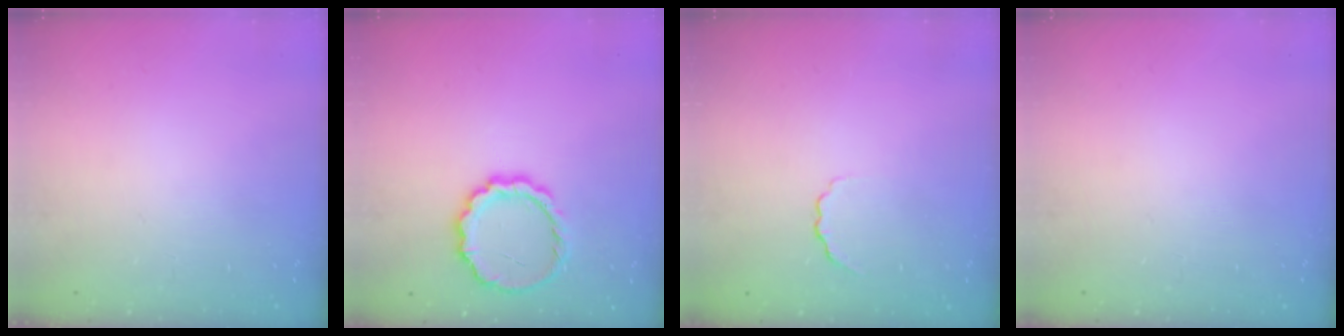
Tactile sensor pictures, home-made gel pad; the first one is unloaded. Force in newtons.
{"total": 10.7, "press": 10.4, "slide": 2.5}
{"total": 2.5, "press": 2.4, "slide": 0.6}
{"total": 0.0}